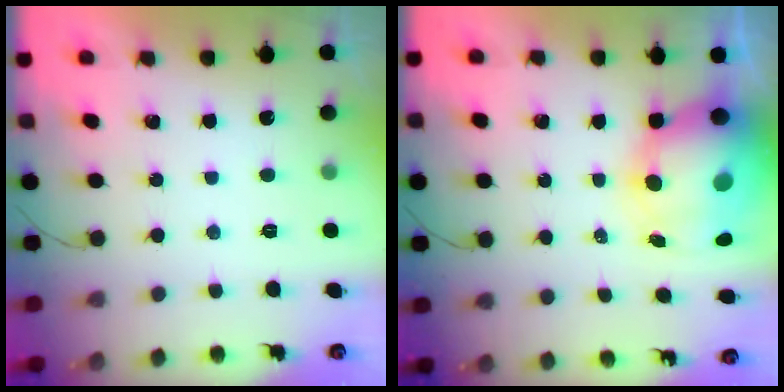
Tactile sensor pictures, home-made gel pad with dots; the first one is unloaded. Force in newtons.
{"total": 13.7, "press": 13.3, "slide": 3.3}